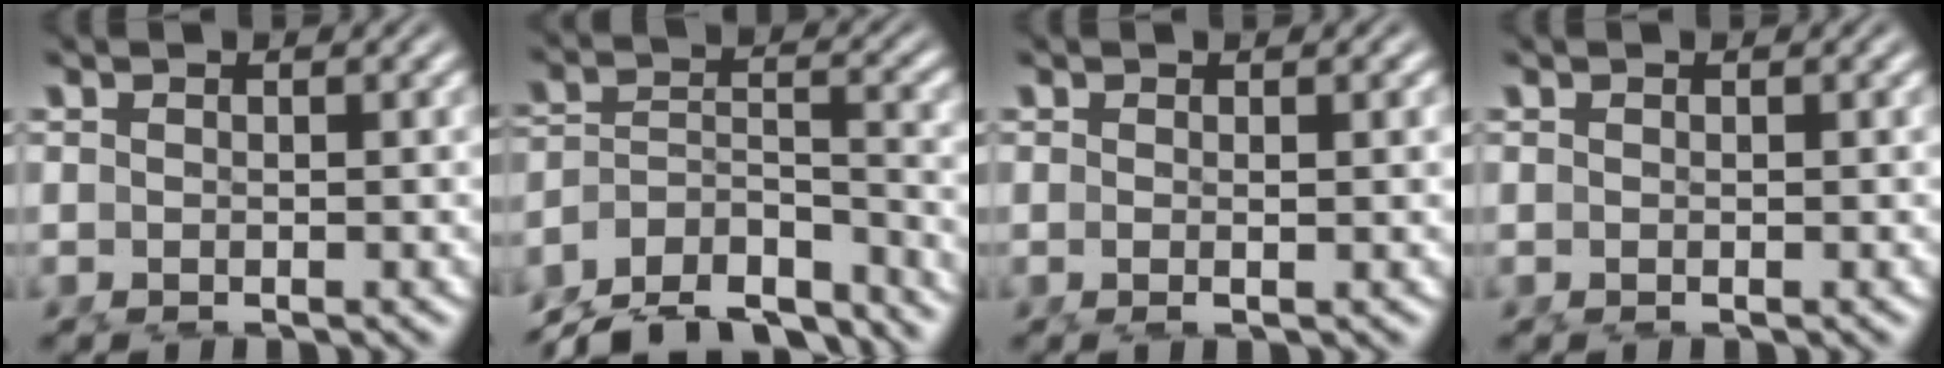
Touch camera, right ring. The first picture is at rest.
{"total": 11.0, "force": [-8.7, 5.7, 3.6], "torque": [-0.070, -0.039, -0.140]}
{"total": 1.4, "force": [-0.1, -1.0, 1.0], "torque": [-0.009, 0.002, -0.003]}
{"total": 0.0}